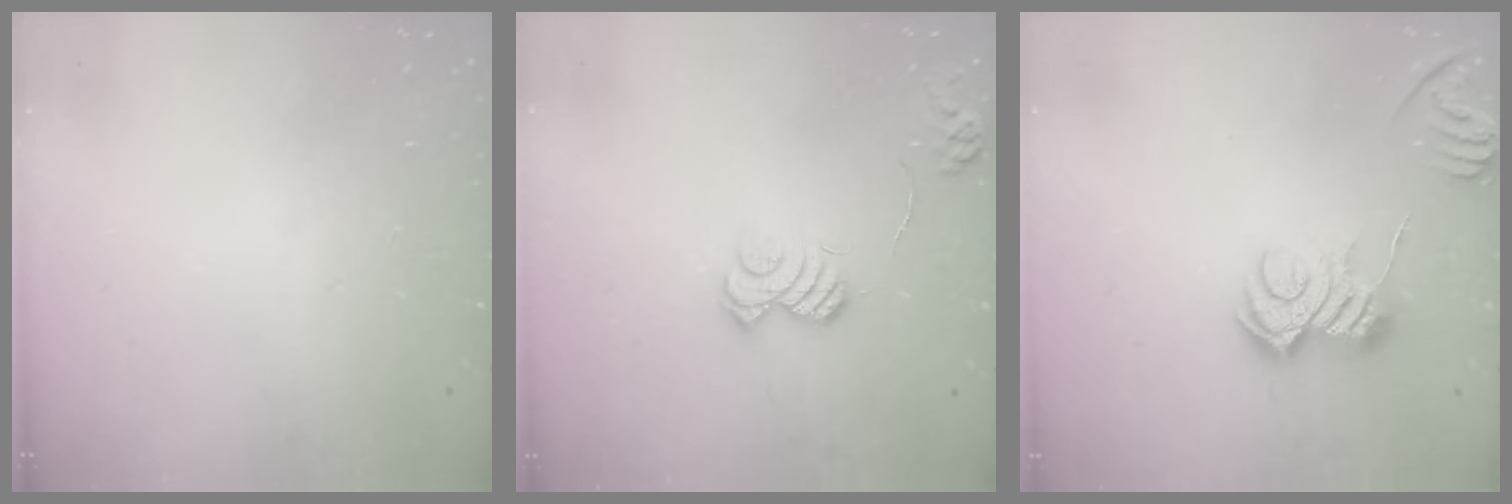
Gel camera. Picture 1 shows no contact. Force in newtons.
{"total": 9.8, "press": 9.7, "slide": 0.7}
{"total": 9.8, "press": 9.8, "slide": 0.2}